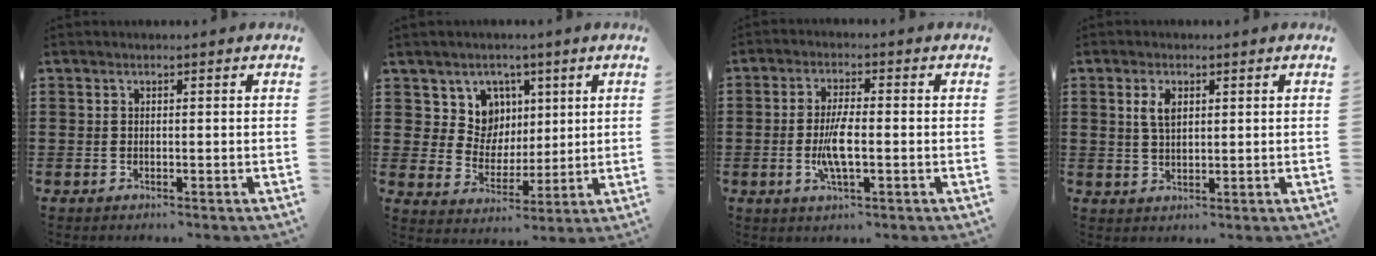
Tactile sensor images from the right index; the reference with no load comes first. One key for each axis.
{"total": 7.7, "fx": 3.3, "fy": 6.7, "fz": 2.0, "tx": -0.062, "ty": -0.002, "tz": 0.062}
{"total": 5.5, "fx": -1.1, "fy": 1.5, "fz": 5.2, "tx": -0.117, "ty": -0.008, "tz": -0.028}
{"total": 3.5, "fx": 1.2, "fy": 1.6, "fz": 2.8, "tx": -0.061, "ty": 0.008, "tz": 0.019}